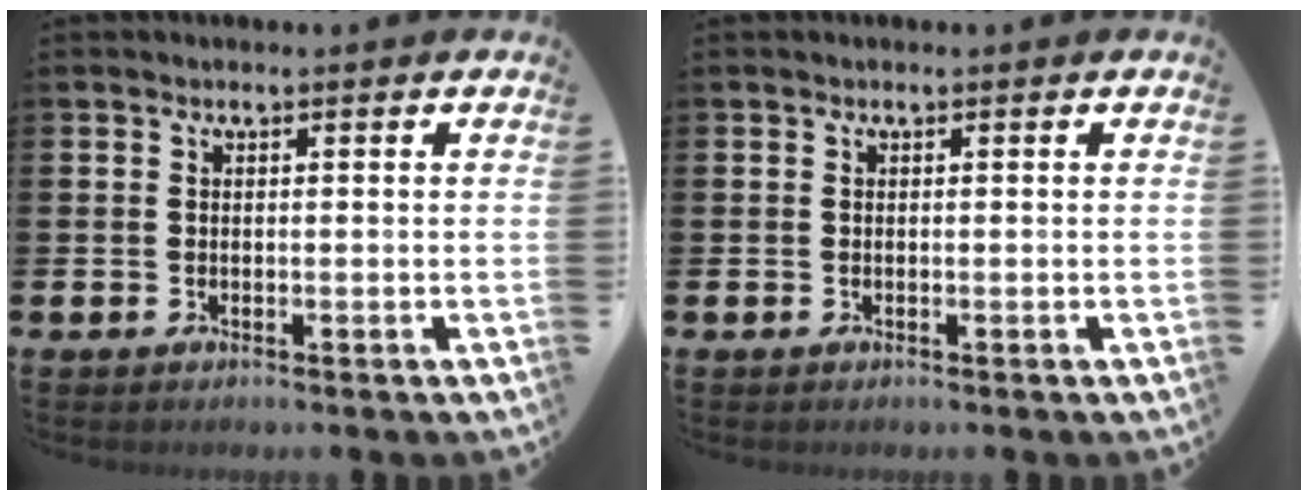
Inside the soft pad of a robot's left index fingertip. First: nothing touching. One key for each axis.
{"total": 0.0}